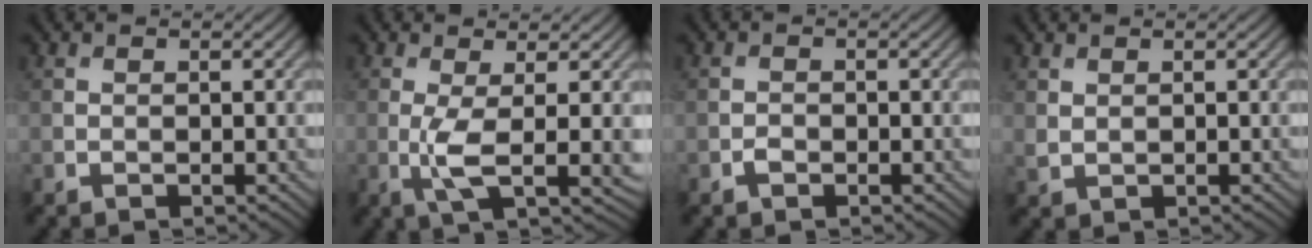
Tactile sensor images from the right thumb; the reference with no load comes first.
{"total": 5.1, "force": [-0.1, 1.0, 5.0], "torque": [-0.106, -0.004, -0.002]}
{"total": 1.0, "force": [-0.7, 0.6, 0.5], "torque": [-0.010, -0.001, -0.015]}
{"total": 0.9, "force": [0.7, 0.5, 0.5], "torque": [-0.017, -0.003, 0.019]}